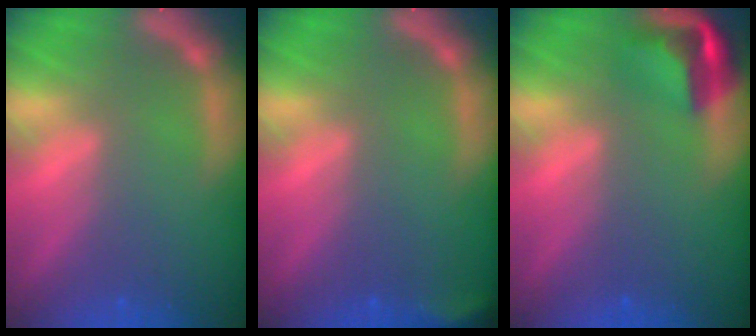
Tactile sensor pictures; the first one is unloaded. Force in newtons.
{"total": 2.4}
{"total": 4.4}